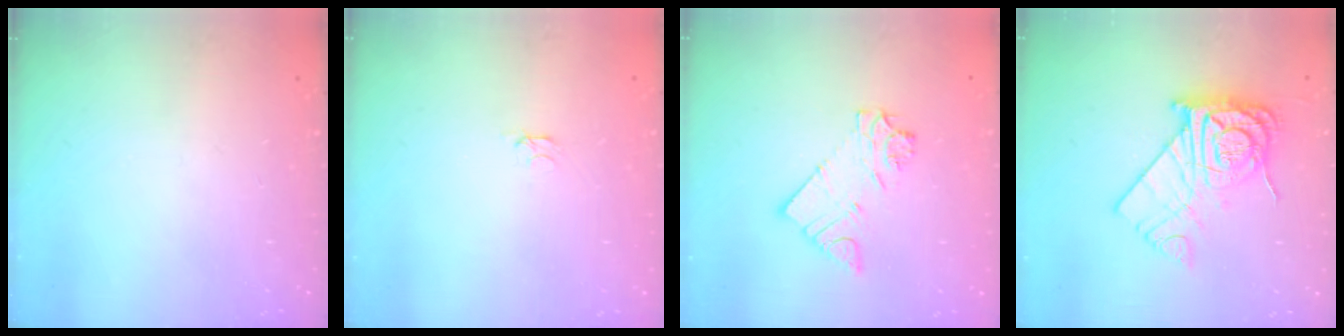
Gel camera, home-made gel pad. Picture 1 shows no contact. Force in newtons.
{"total": 2.4, "press": 2.3, "slide": 0.4}
{"total": 8.7, "press": 8.7, "slide": 0.6}
{"total": 14.2, "press": 14.2, "slide": 1.1}